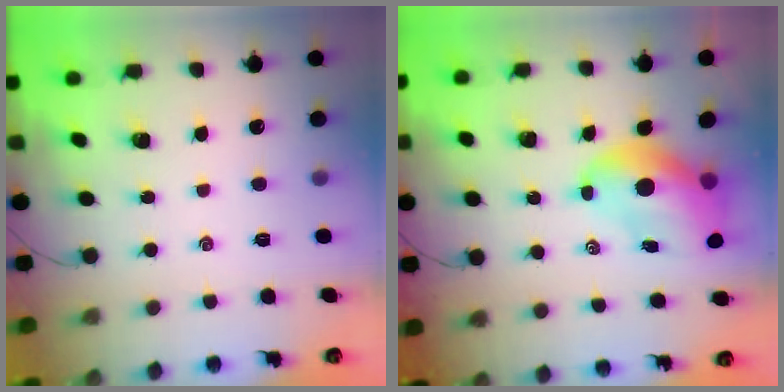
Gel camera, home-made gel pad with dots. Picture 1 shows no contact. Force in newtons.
{"total": 10.4, "press": 10.0, "slide": 3.0}